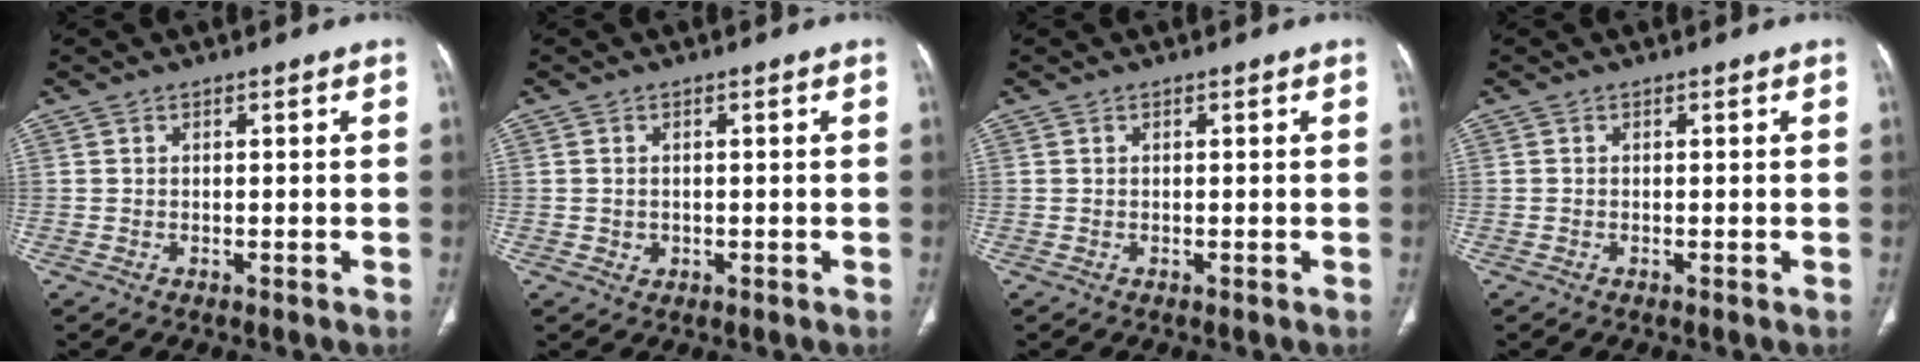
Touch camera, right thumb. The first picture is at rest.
{"total": 1.2, "force": [0.0, 1.1, 0.4], "torque": [-0.006, 0.001, 0.005]}
{"total": 0.0}
{"total": 0.0}